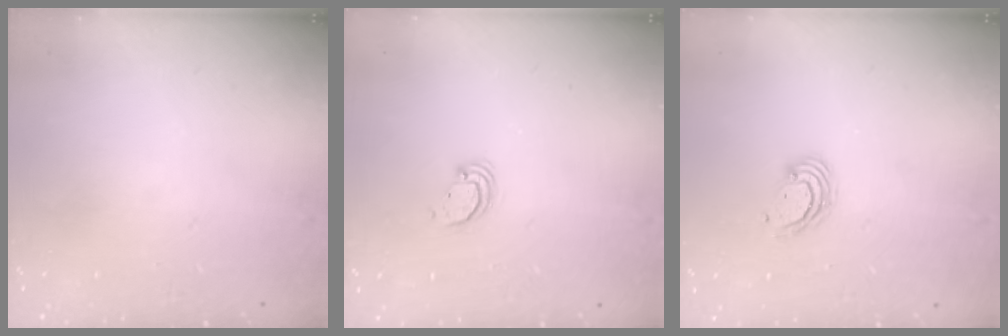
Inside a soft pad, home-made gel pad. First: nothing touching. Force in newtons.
{"total": 2.9, "press": 2.9, "slide": 0.1}
{"total": 3.2, "press": 3.2, "slide": 0.1}